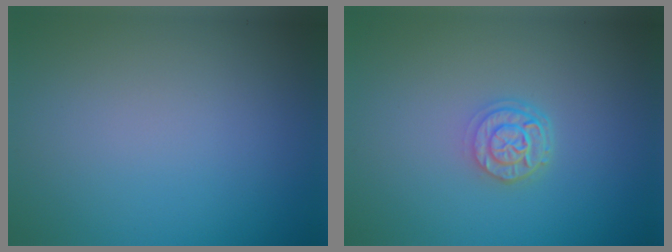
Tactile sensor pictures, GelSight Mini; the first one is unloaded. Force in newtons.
{"total": 2.5, "press": 2.0, "slide": 1.5}